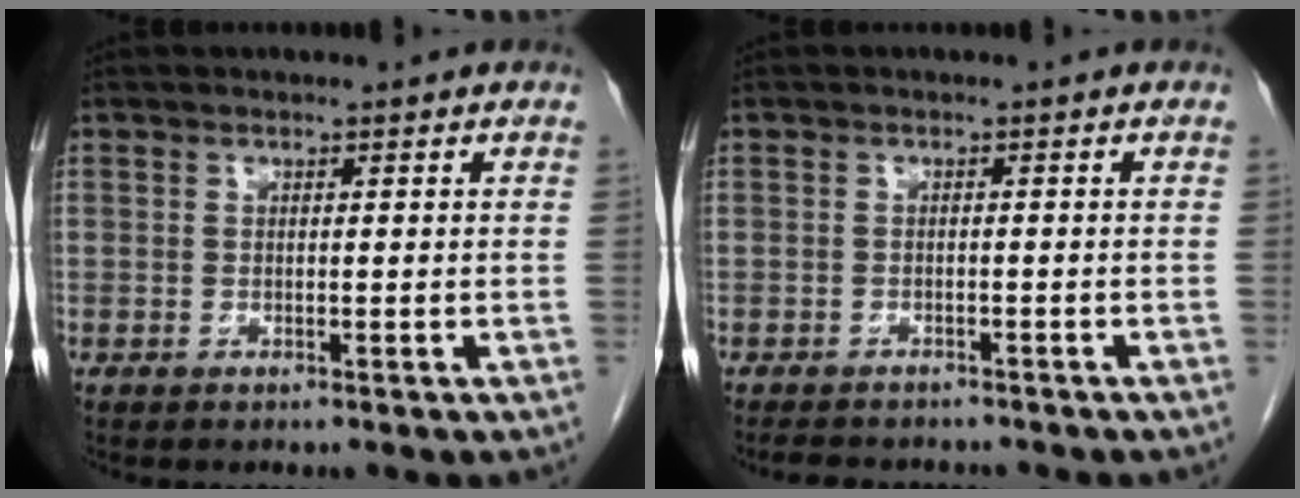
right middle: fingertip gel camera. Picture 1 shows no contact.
{"total": 6.0, "force": [-5.4, 1.8, 1.8], "torque": [-0.028, -0.005, -0.073]}